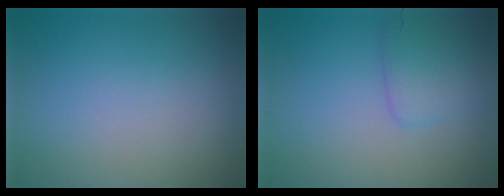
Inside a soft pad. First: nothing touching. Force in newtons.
{"total": 2.2, "press": 2.2, "slide": 0.1}